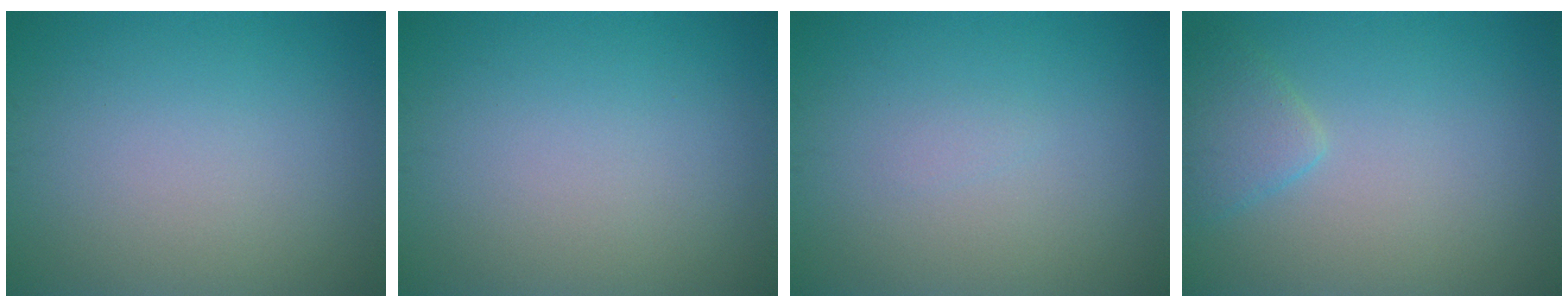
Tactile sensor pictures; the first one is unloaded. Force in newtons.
{"total": 0.0}
{"total": 0.5, "press": 0.5, "slide": 0.1}
{"total": 2.2, "press": 2.2, "slide": 0.2}